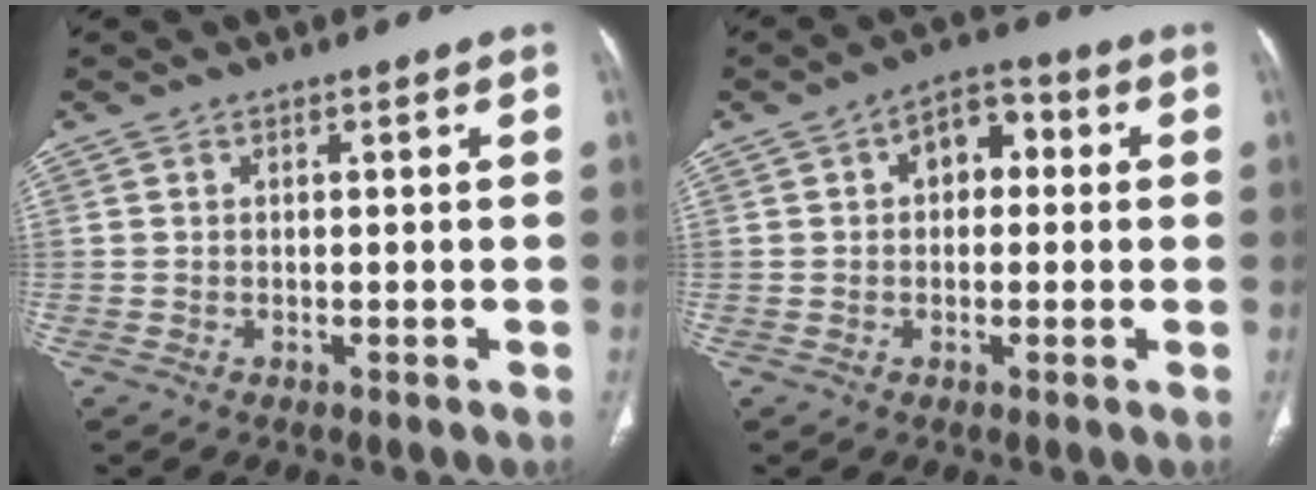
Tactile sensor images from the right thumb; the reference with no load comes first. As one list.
[{"total": 6.9, "force": [1.2, 4.6, 5.1], "torque": [-0.047, 0.022, 0.008]}]